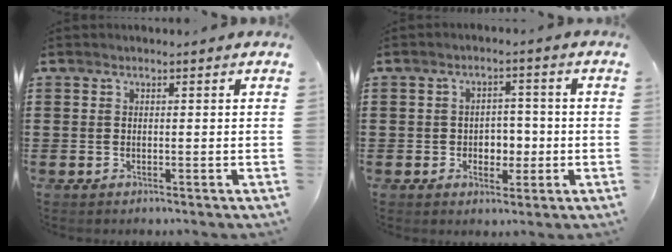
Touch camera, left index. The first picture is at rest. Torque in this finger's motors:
{"motor_torque": [0.31, 0.30, 0.28, 0.05]}